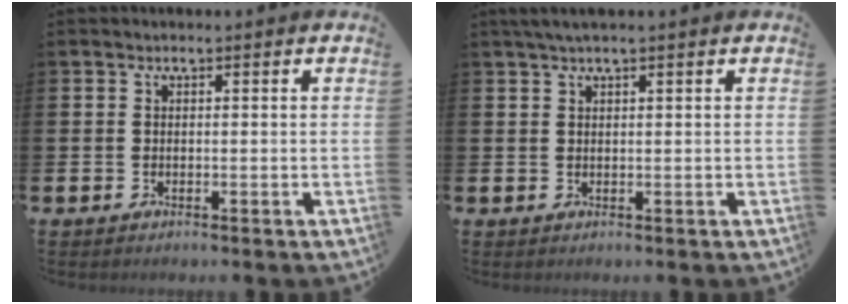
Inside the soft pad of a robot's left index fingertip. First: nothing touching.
{"total": 1.5, "force": [1.2, 0.0, 1.0], "torque": [-0.025, 0.005, 0.023]}